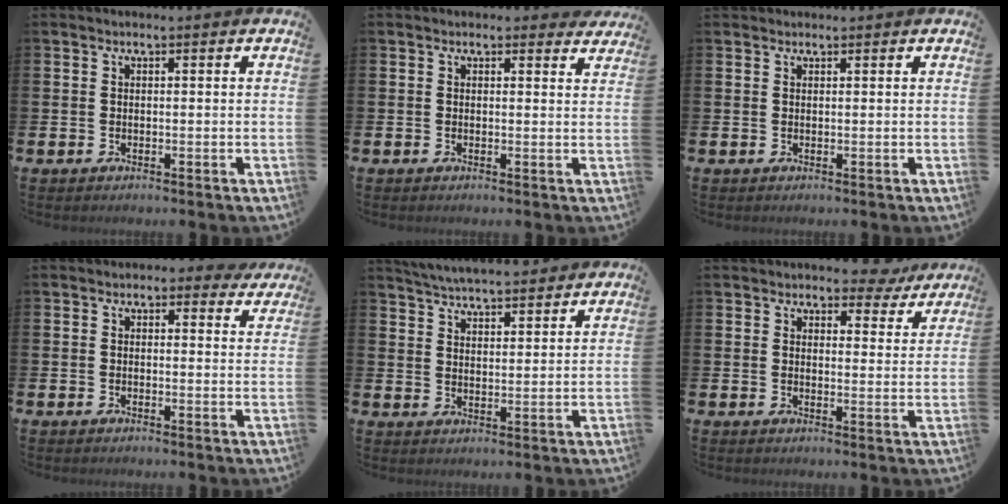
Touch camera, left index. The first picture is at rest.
{"total": 1.2, "force": [1.1, 0.4, 0.3], "torque": [0.003, -0.002, 0.017]}
{"total": 0.7, "force": [0.6, 0.2, 0.0], "torque": [0.008, -0.003, 0.010]}
{"total": 1.3, "force": [1.0, 0.8, 0.4], "torque": [-0.003, 0.002, 0.013]}
{"total": 5.1, "force": [5.0, 0.3, 0.5], "torque": [-0.024, -0.028, 0.090]}
{"total": 4.5, "force": [4.2, 1.5, 0.9], "torque": [-0.006, -0.028, 0.071]}